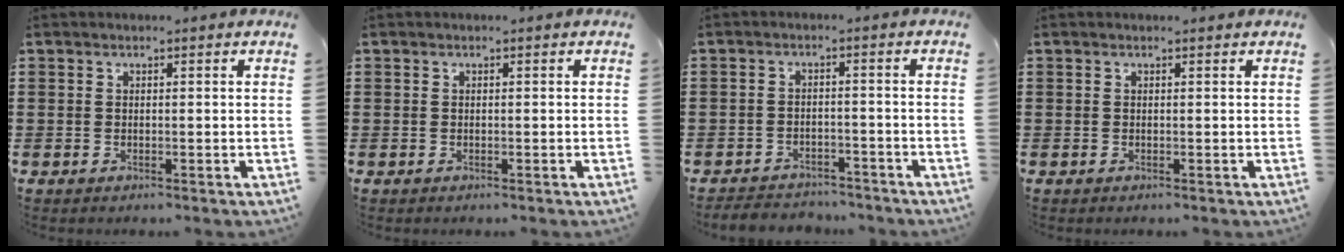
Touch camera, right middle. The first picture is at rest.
{"total": 0.0}
{"total": 3.1, "force": [-3.1, 0.5, -0.2], "torque": [-0.005, -0.003, -0.067]}
{"total": 0.0}